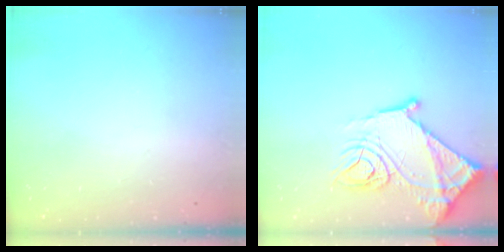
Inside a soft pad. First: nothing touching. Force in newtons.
{"total": 18.7, "press": 18.6, "slide": 1.7}